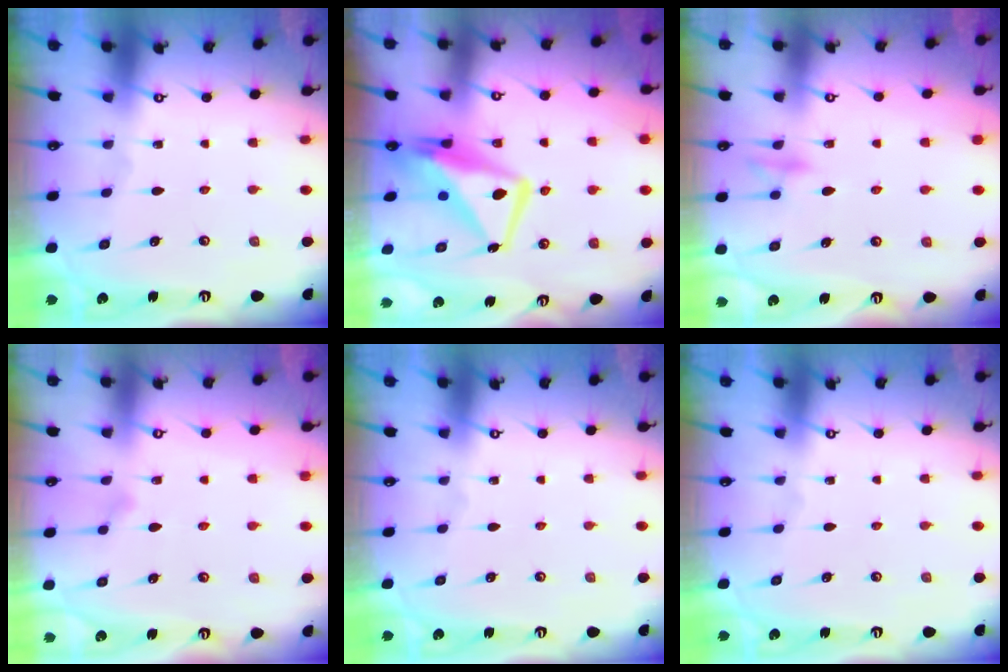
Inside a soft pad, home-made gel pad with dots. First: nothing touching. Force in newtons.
{"total": 12.9, "press": 12.8, "slide": 1.4}
{"total": 9.5, "press": 9.5, "slide": 0.9}
{"total": 7.5, "press": 7.4, "slide": 1.1}
{"total": 0.0}
{"total": 0.0}